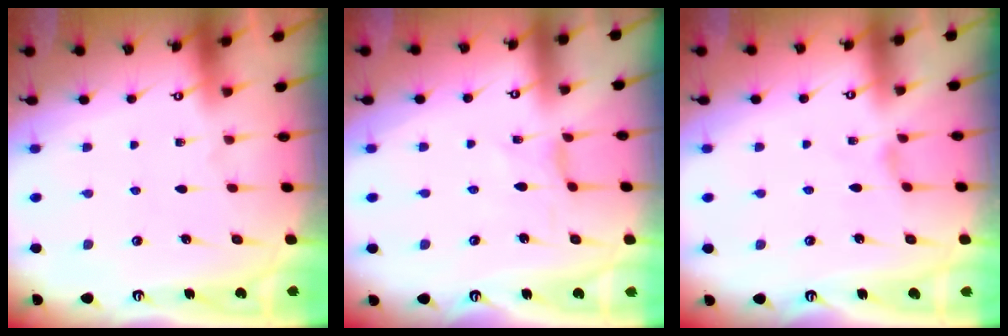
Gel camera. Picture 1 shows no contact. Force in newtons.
{"total": 1.2, "press": 1.2, "slide": 0.0}
{"total": 0.9, "press": 0.9, "slide": 0.3}